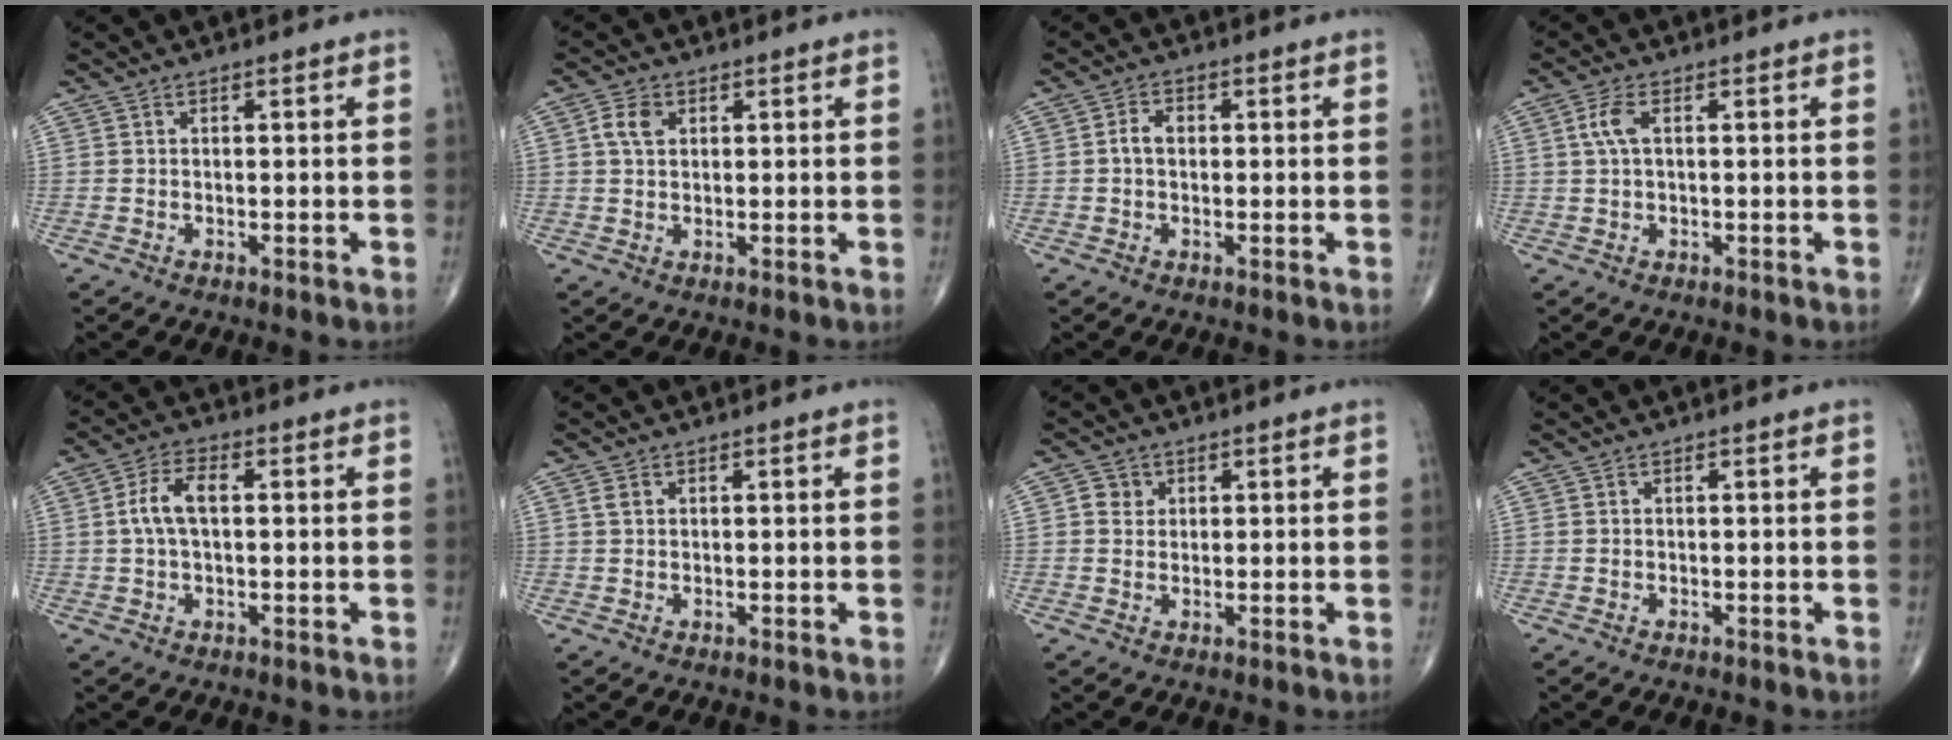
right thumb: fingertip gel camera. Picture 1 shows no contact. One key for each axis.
{"total": 3.9, "fx": 1.2, "fy": 2.7, "fz": 2.6, "tx": -0.050, "ty": 0.003, "tz": 0.021}
{"total": 2.9, "fx": 0.1, "fy": 2.0, "fz": 2.1, "tx": -0.038, "ty": 0.011, "tz": -0.003}
{"total": 3.6, "fx": 0.8, "fy": 1.6, "fz": 3.1, "tx": -0.080, "ty": 0.011, "tz": 0.015}
{"total": 6.2, "fx": 0.7, "fy": 3.1, "fz": 5.3, "tx": -0.111, "ty": 0.015, "tz": 0.009}
{"total": 1.4, "fx": 0.5, "fy": 1.0, "fz": 0.9, "tx": -0.019, "ty": 0.004, "tz": 0.012}
{"total": 2.7, "fx": 0.8, "fy": 2.4, "fz": 0.8, "tx": -0.002, "ty": -0.001, "tz": 0.009}
{"total": 0.0}